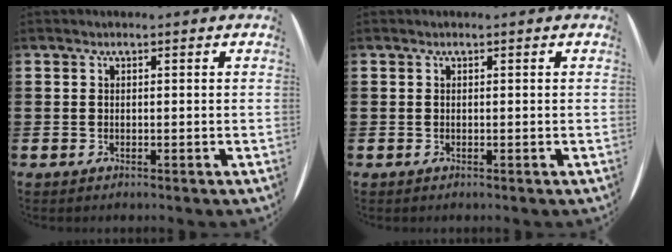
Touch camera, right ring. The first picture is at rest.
{"total": 0.0}